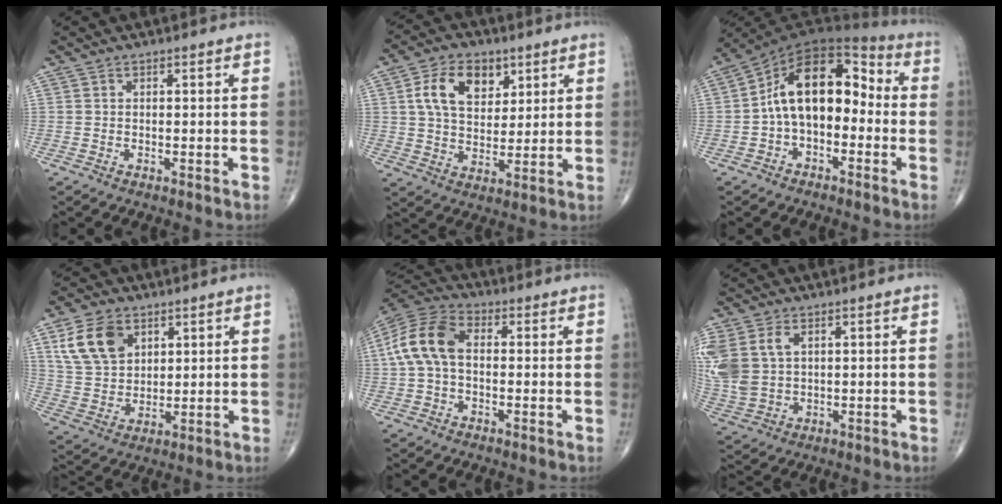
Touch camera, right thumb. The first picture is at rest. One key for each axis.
{"total": 11.3, "fx": 4.3, "fy": 7.5, "fz": 7.3, "tx": -0.102, "ty": -0.011, "tz": 0.079}
{"total": 15.2, "fx": -1.3, "fy": 9.3, "fz": 11.9, "tx": -0.168, "ty": 0.055, "tz": -0.037}
{"total": 11.3, "fx": 5.1, "fy": 7.7, "fz": 6.5, "tx": -0.104, "ty": -0.017, "tz": 0.106}
{"total": 11.3, "fx": 0.5, "fy": 7.1, "fz": 8.7, "tx": -0.182, "ty": 0.032, "tz": -0.001}
{"total": 13.1, "fx": 3.4, "fy": 9.1, "fz": 8.8, "tx": -0.231, "ty": 0.001, "tz": 0.081}